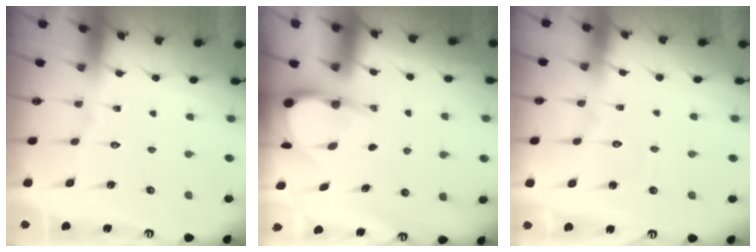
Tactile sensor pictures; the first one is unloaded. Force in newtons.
{"total": 4.6, "press": 4.5, "slide": 0.4}
{"total": 2.6, "press": 2.6, "slide": 0.3}